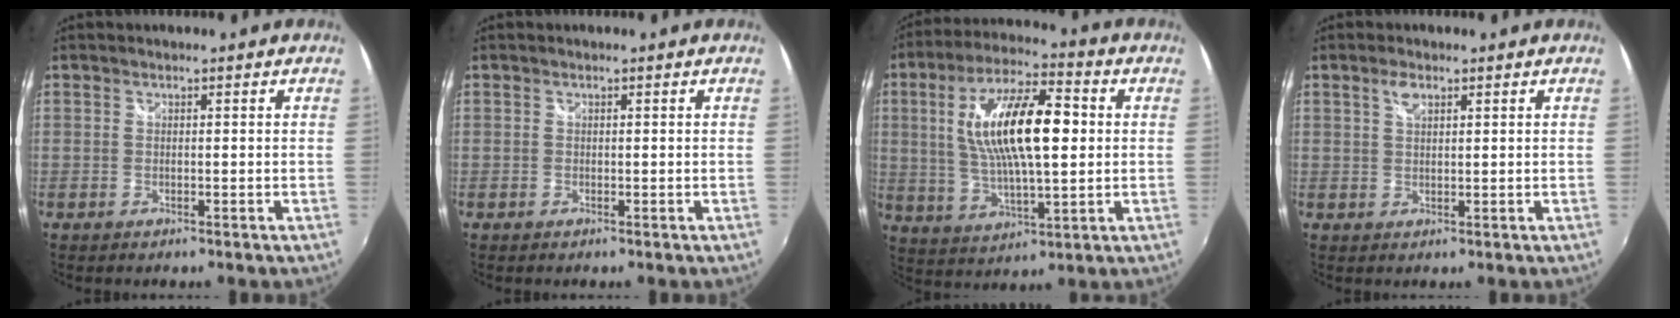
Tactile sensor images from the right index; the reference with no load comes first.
{"total": 0.0}
{"total": 17.5, "force": [2.6, 5.8, 16.3], "torque": [-0.298, 0.014, 0.047]}
{"total": 2.4, "force": [1.3, 1.1, 1.7], "torque": [-0.031, 0.004, 0.022]}